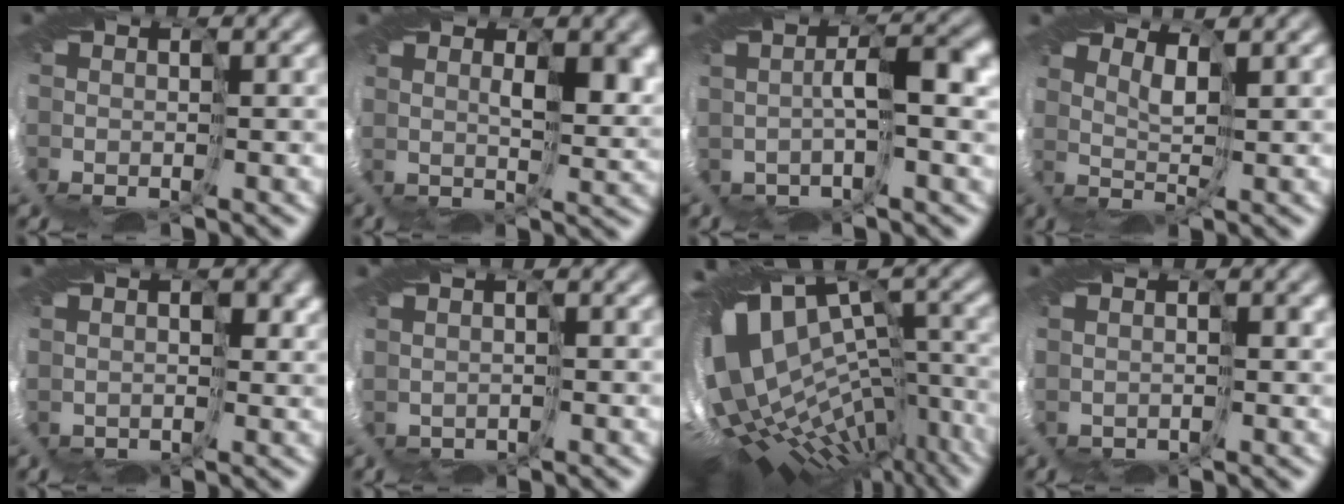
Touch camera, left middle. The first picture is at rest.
{"total": 2.8, "force": [1.4, 0.6, 2.4], "torque": [-0.055, 0.002, 0.027]}
{"total": 2.8, "force": [-0.1, 0.1, 2.8], "torque": [-0.063, 0.008, -0.006]}
{"total": 1.7, "force": [1.1, -1.2, -0.5], "torque": [-0.007, 0.002, 0.018]}
{"total": 3.3, "force": [1.7, 2.2, 1.7], "torque": [-0.020, 0.020, 0.033]}
{"total": 0.6, "force": [0.5, -0.1, -0.4], "torque": [0.005, 0.007, 0.018]}
{"total": 14.4, "force": [-2.9, 7.7, 11.8], "torque": [-0.197, 0.042, 0.014]}
{"total": 0.6, "force": [0.5, 0.2, 0.3], "torque": [0.000, 0.009, 0.015]}